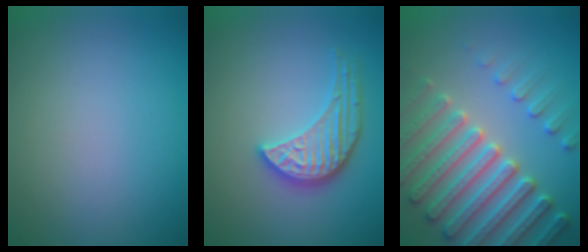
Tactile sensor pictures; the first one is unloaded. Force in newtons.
{"total": 4.1, "press": 3.5, "slide": 2.2}
{"total": 7.6, "press": 7.3, "slide": 1.9}